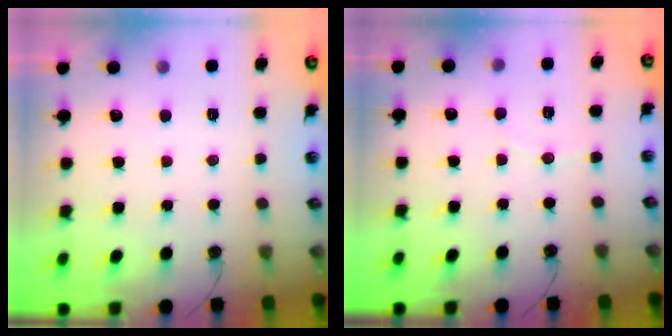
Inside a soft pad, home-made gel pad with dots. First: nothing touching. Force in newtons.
{"total": 3.7, "press": 3.7, "slide": 0.3}